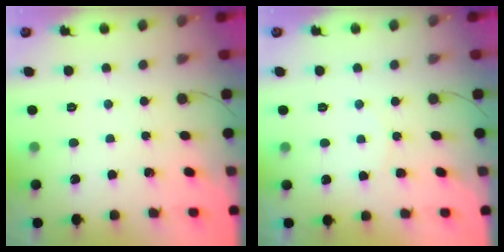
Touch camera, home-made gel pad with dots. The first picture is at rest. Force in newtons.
{"total": 2.6, "press": 2.5, "slide": 0.6}